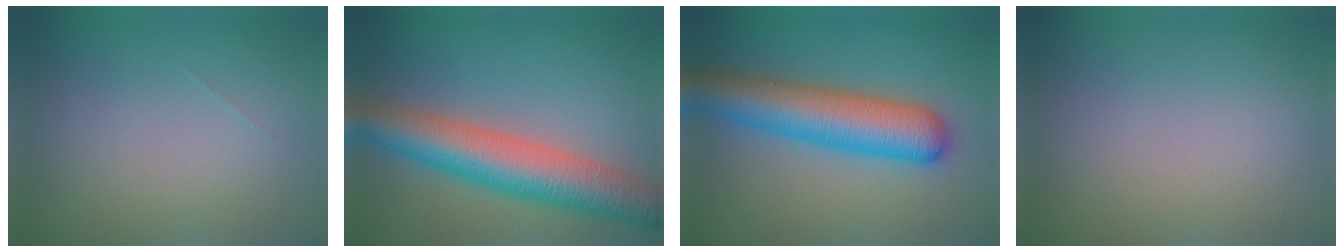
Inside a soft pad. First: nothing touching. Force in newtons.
{"total": 9.1, "press": 9.1, "slide": 0.3}
{"total": 8.3, "press": 8.3, "slide": 0.3}
{"total": 0.0}